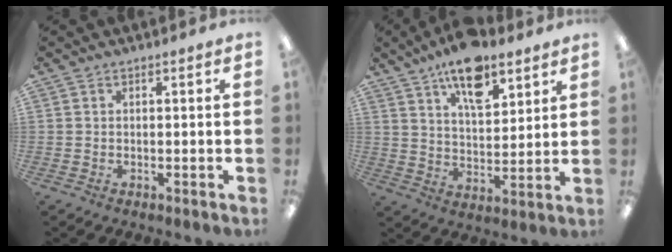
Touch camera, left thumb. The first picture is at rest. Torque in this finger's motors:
{"motor_torque": [0.30, 0.46, 1.54, -1.23, 0.12]}